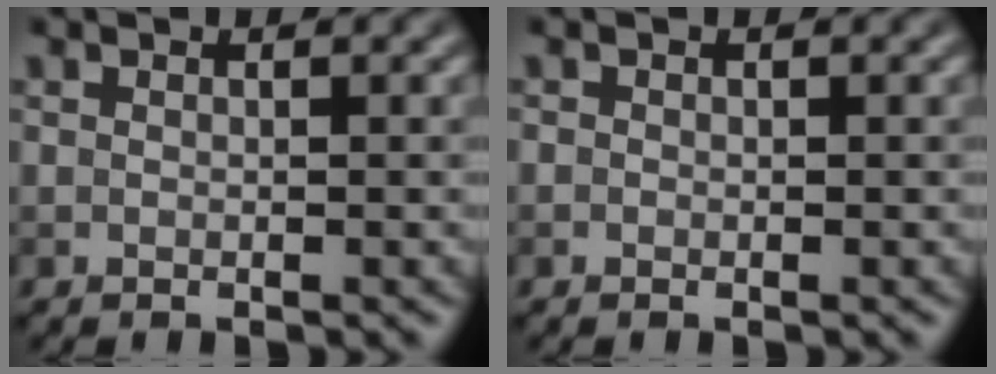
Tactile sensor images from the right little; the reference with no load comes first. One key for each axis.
{"total": 0.0}